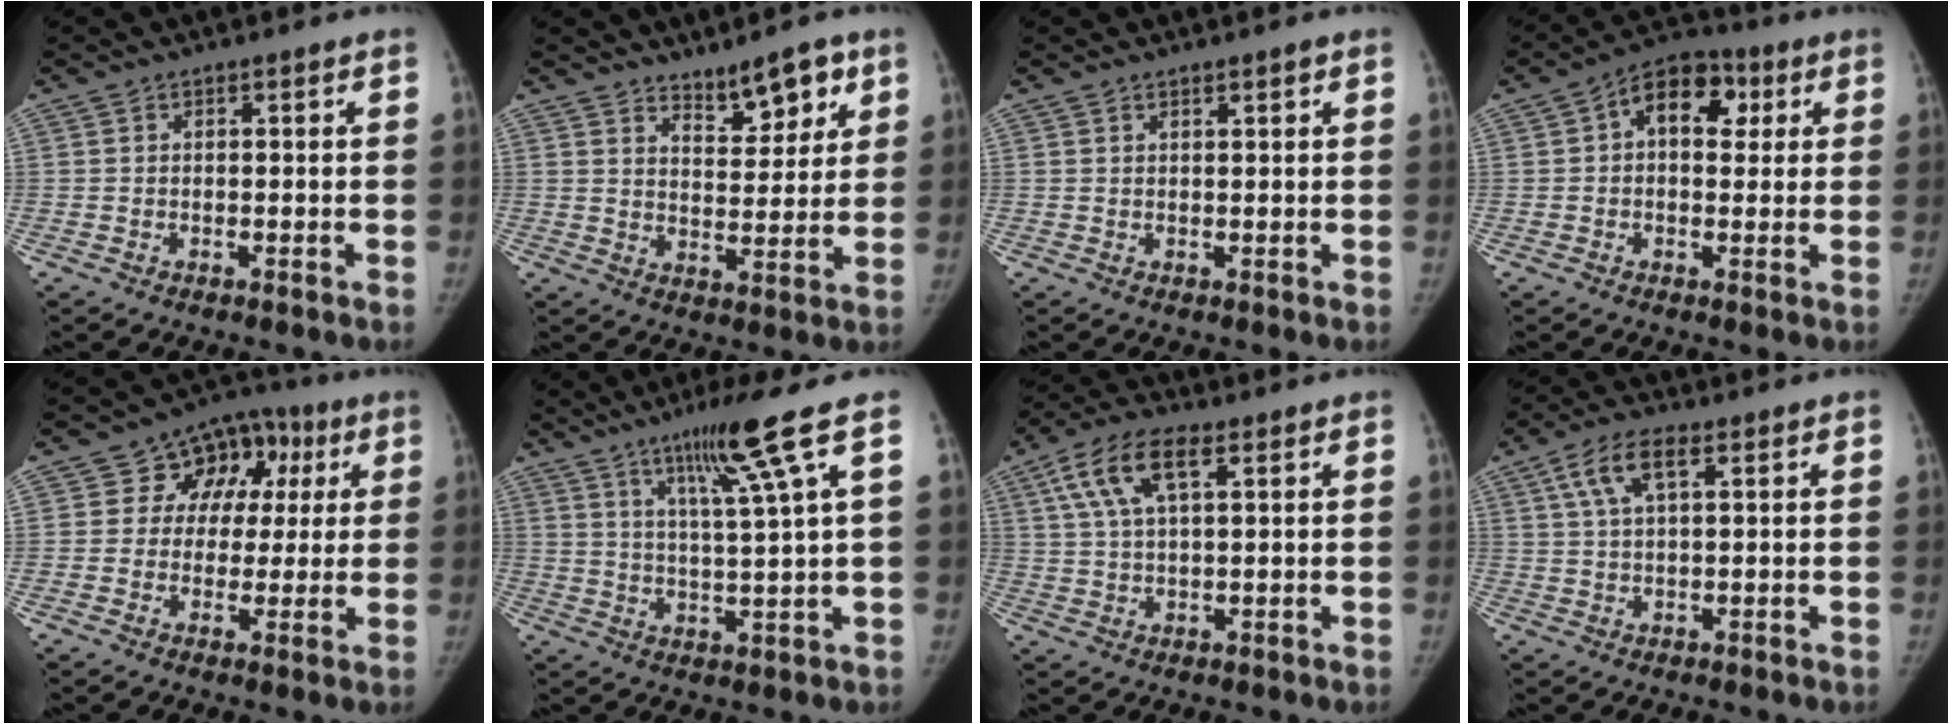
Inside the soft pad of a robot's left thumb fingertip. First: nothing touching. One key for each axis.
{"total": 7.9, "fx": 5.5, "fy": 3.2, "fz": 4.7, "tx": -0.038, "ty": -0.036, "tz": 0.086}
{"total": 1.1, "fx": 0.8, "fy": 0.1, "fz": 0.8, "tx": -0.011, "ty": -0.004, "tz": 0.013}
{"total": 10.0, "fx": 2.6, "fy": 6.6, "fz": 7.1, "tx": -0.070, "ty": 0.019, "tz": 0.027}
{"total": 10.8, "fx": 2.8, "fy": 9.0, "fz": 5.2, "tx": -0.008, "ty": 0.013, "tz": 0.029}
{"total": 10.5, "fx": 5.5, "fy": -1.4, "fz": 8.9, "tx": -0.150, "ty": -0.031, "tz": 0.098}
{"total": 10.0, "fx": 4.2, "fy": 4.3, "fz": 8.0, "tx": -0.159, "ty": 0.013, "tz": 0.077}
{"total": 6.9, "fx": 2.9, "fy": 2.9, "fz": 5.5, "tx": -0.109, "ty": 0.011, "tz": 0.053}